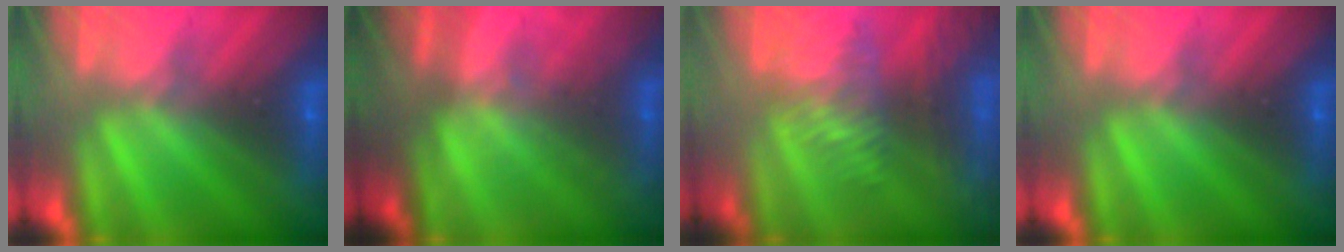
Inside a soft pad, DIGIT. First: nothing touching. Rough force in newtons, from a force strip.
{"total": 1.3}
{"total": 12.7}
{"total": 0.0}